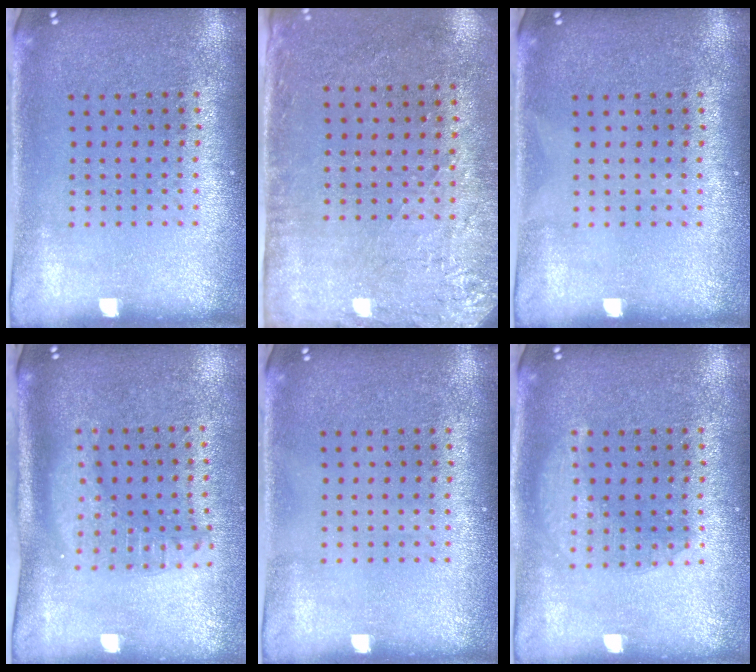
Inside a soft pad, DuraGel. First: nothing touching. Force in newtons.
{"total": 2.9, "press": 2.3, "slide": 1.6}
{"total": 0.0}
{"total": 1.9, "press": 1.6, "slide": 1.1}
{"total": 0.0}
{"total": 1.9, "press": 1.9, "slide": 0.3}